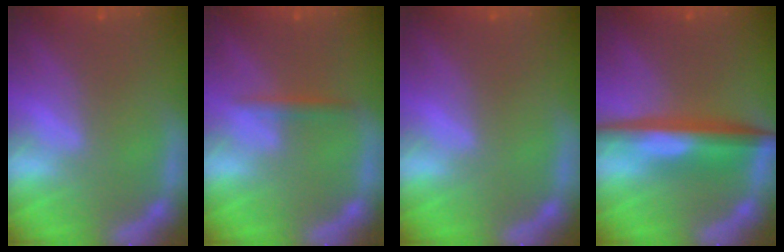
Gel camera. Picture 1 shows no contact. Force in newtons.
{"total": 1.4}
{"total": 0.0}
{"total": 6.0}